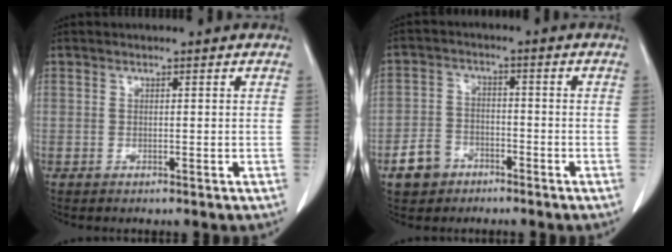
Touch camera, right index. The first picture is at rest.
{"total": 5.7, "force": [-3.4, 4.2, 1.7], "torque": [-0.038, 0.010, -0.057]}